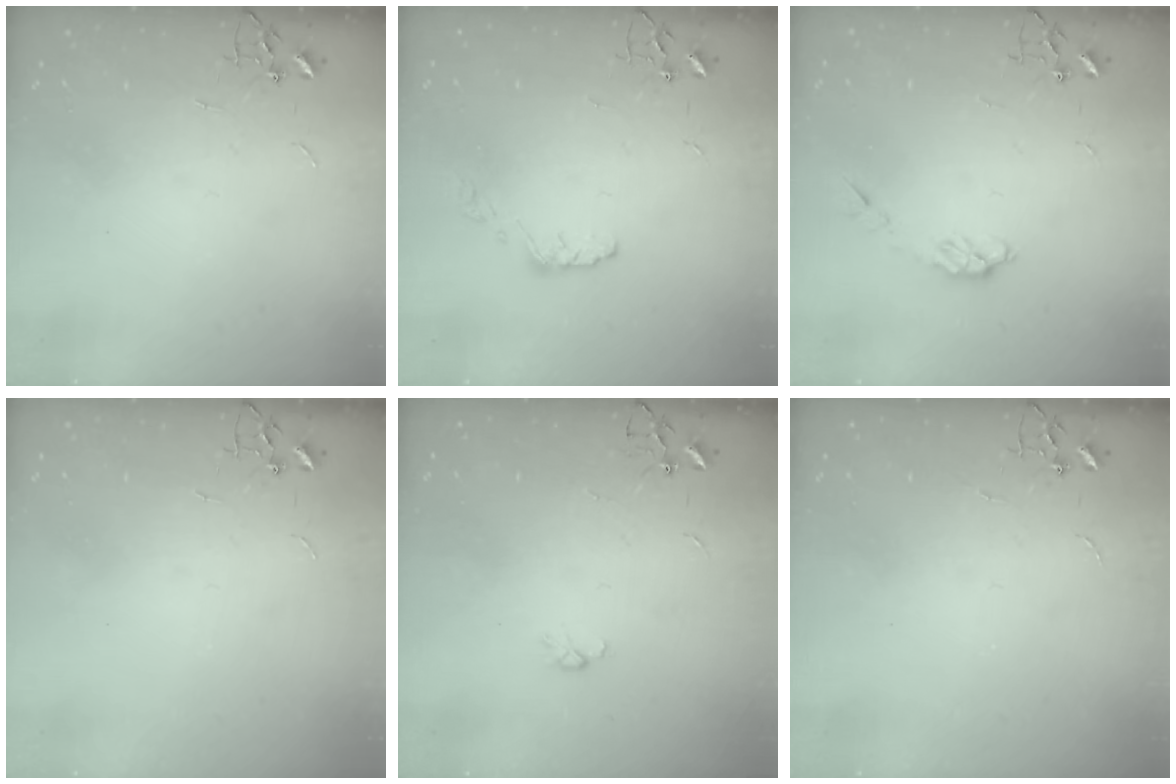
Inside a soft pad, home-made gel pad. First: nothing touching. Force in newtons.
{"total": 4.9, "press": 4.9, "slide": 0.7}
{"total": 4.5, "press": 4.5, "slide": 0.7}
{"total": 0.0}
{"total": 3.5, "press": 3.4, "slide": 0.7}
{"total": 0.0}